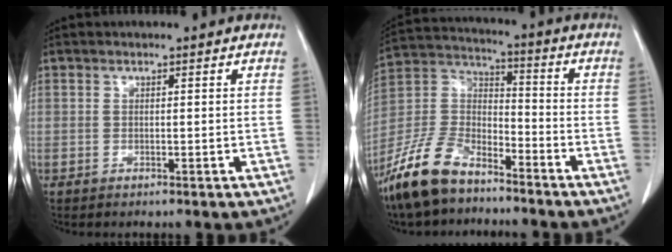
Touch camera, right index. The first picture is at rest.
{"total": 13.4, "force": [-10.2, 5.2, 7.0], "torque": [-0.161, 0.004, -0.199]}